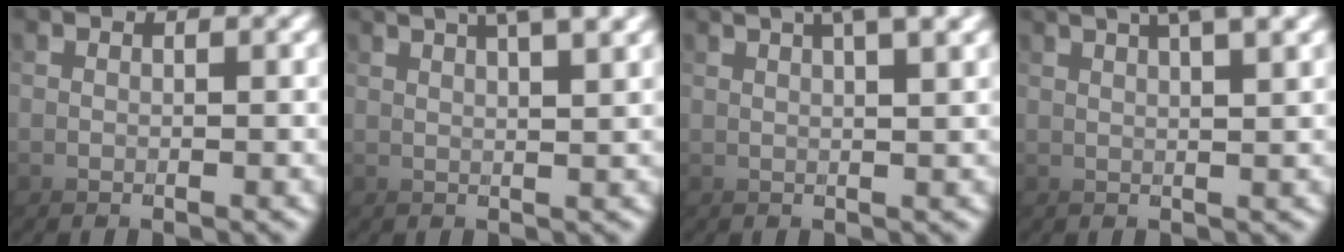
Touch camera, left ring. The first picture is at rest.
{"total": 3.2, "force": [2.4, -2.1, 0.5], "torque": [-0.023, 0.020, 0.033]}
{"total": 2.7, "force": [1.6, -2.0, 0.6], "torque": [-0.022, 0.019, 0.021]}
{"total": 3.0, "force": [2.1, -2.0, 0.8], "torque": [-0.027, 0.018, 0.029]}